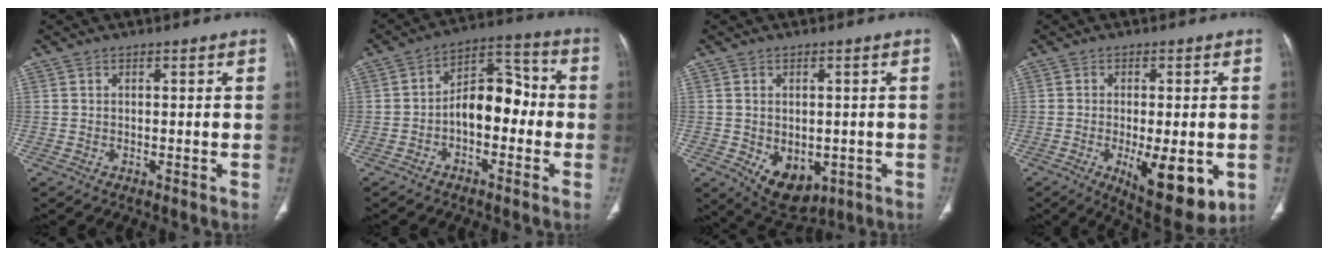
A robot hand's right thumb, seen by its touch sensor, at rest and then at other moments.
{"total": 10.4, "force": [-1.9, 6.4, 8.0], "torque": [-0.090, 0.046, -0.045]}
{"total": 8.7, "force": [-2.4, 5.8, 6.1], "torque": [-0.068, -0.006, -0.016]}
{"total": 13.4, "force": [-3.8, 5.1, 11.8], "torque": [-0.154, -0.019, -0.043]}